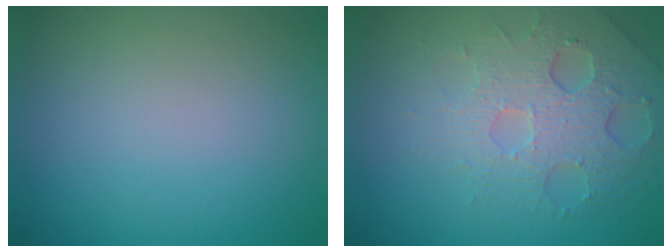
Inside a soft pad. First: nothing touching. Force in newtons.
{"total": 5.1, "press": 4.2, "slide": 2.9}